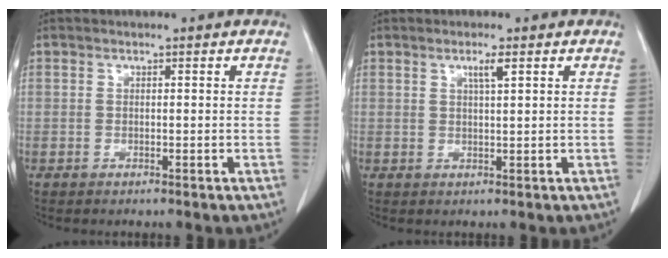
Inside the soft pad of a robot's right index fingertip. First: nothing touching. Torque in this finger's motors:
{"motor_torque": [0.04, 0.02, 0.03, 0.03]}